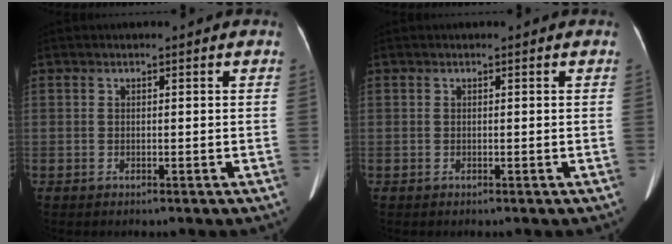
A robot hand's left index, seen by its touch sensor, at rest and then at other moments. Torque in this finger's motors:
{"motor_torque": [0.01, 0.00, 0.00, 0.00]}